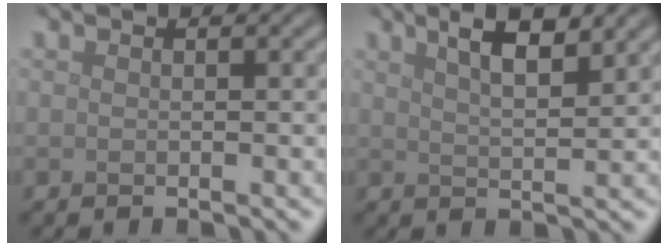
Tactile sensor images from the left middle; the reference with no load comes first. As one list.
[{"total": 4.4, "force": [2.8, 1.2, 3.2], "torque": [-0.045, 0.013, 0.042]}]